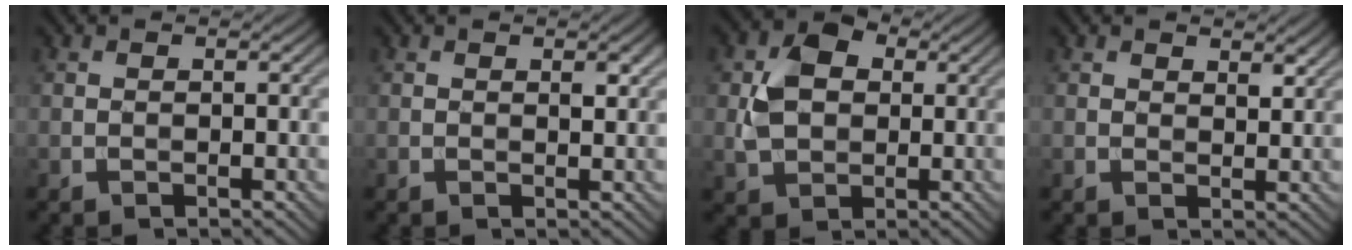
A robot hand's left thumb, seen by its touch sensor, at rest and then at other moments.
{"total": 1.1, "force": [0.5, 0.5, 0.9], "torque": [-0.013, -0.004, 0.011]}
{"total": 6.1, "force": [0.9, 4.9, 3.6], "torque": [-0.076, 0.007, 0.017]}
{"total": 2.7, "force": [1.9, 1.3, 1.3], "torque": [-0.026, -0.002, 0.036]}